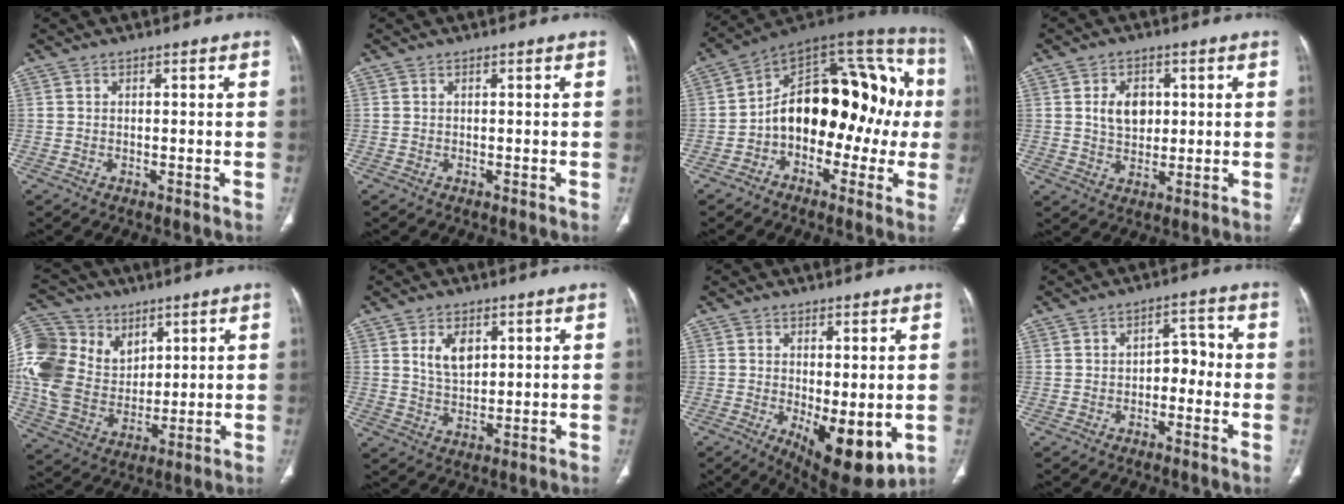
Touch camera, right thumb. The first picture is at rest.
{"total": 0.0}
{"total": 23.0, "force": [-1.2, 14.2, 18.0], "torque": [-0.219, 0.065, -0.026]}
{"total": 6.7, "force": [1.4, 4.8, 4.4], "torque": [-0.051, -0.008, 0.026]}
{"total": 15.7, "force": [3.3, 11.3, 10.4], "torque": [-0.234, 0.010, 0.067]}
{"total": 5.8, "force": [2.2, 3.5, 4.1], "torque": [-0.062, -0.014, 0.047]}
{"total": 11.3, "force": [-2.2, 4.6, 10.1], "torque": [-0.140, -0.028, -0.016]}
{"total": 4.5, "force": [-1.4, 3.0, 3.0], "torque": [-0.023, 0.030, -0.027]}